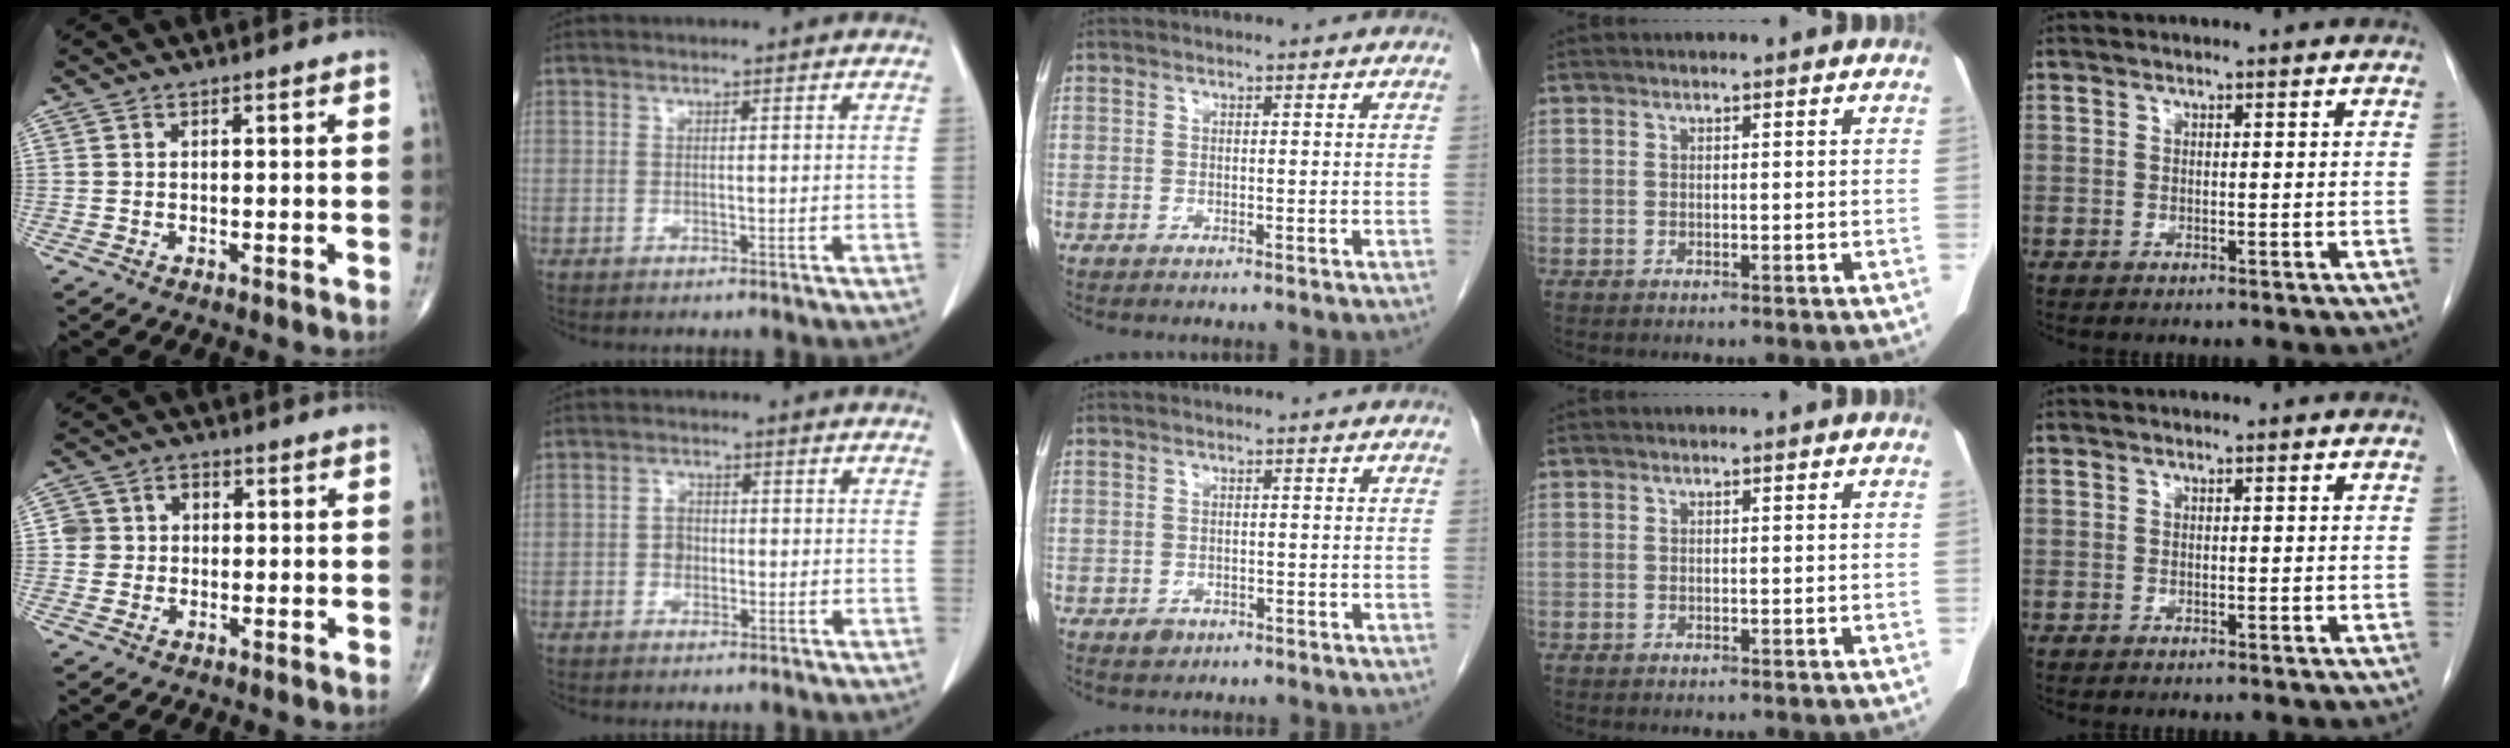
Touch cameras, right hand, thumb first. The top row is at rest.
{"thumb": {"total": 4.7, "force": [0.0, 4.4, 1.5], "torque": [-0.005, 0.018, -0.005]}, "index": {"total": 2.2, "force": [-0.3, 1.8, 1.2], "torque": [-0.018, 0.006, -0.007]}, "middle": {"total": 1.5, "force": [-0.9, 1.2, 0.5], "torque": [-0.007, 0.003, -0.008]}}